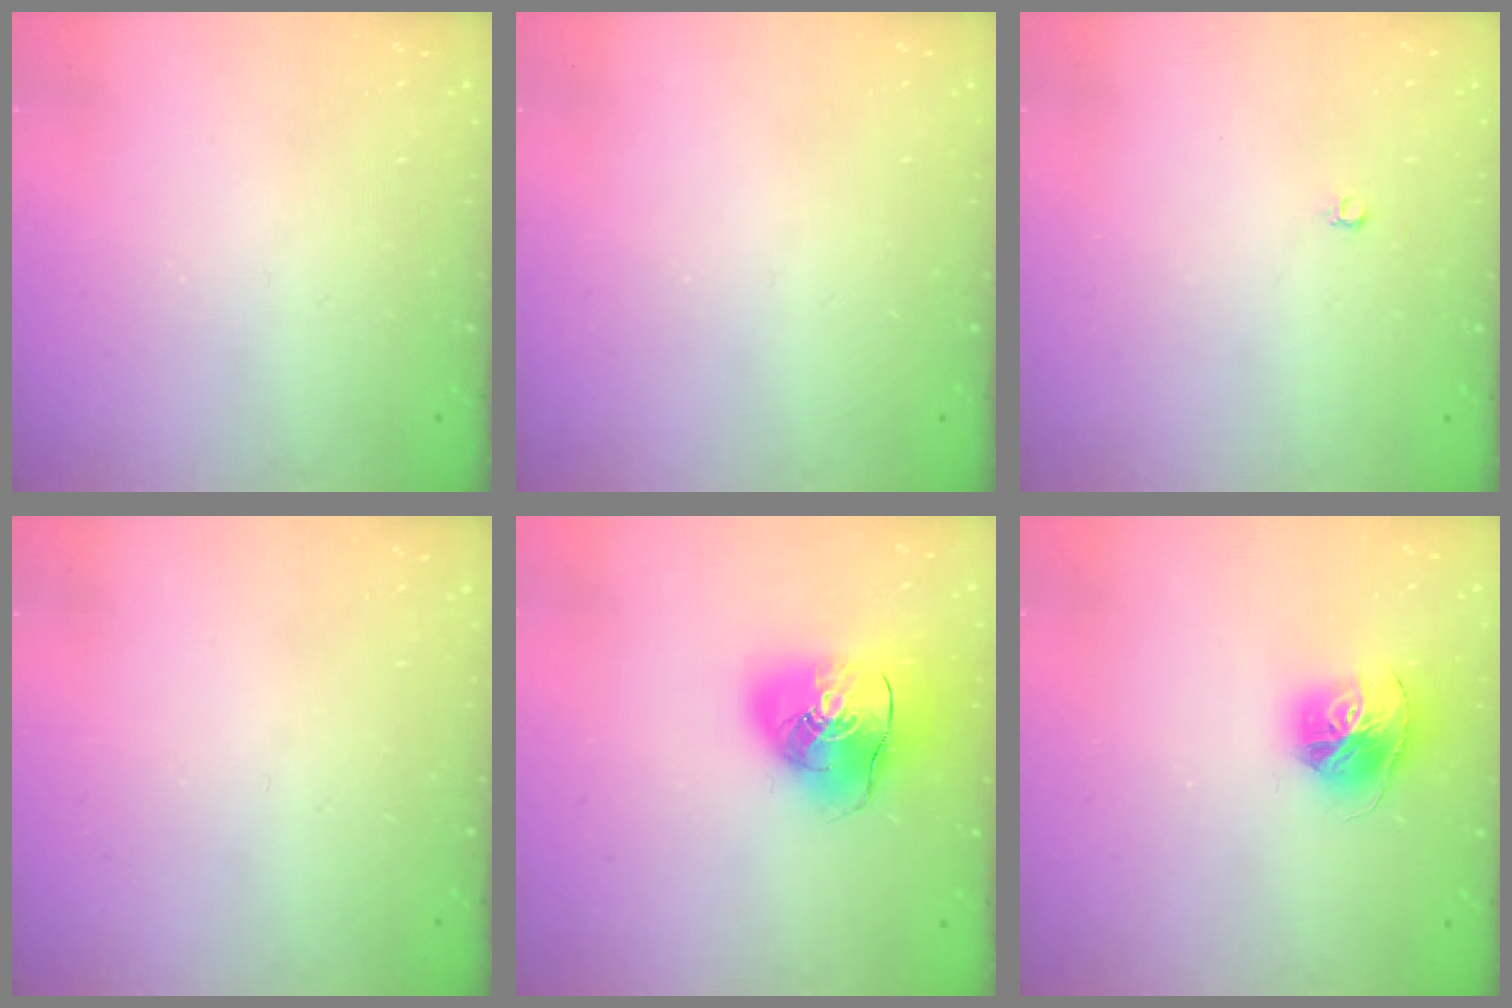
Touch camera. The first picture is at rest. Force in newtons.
{"total": 0.0}
{"total": 2.2, "press": 2.2, "slide": 0.2}
{"total": 0.0}
{"total": 14.9, "press": 14.7, "slide": 2.5}
{"total": 14.8, "press": 14.7, "slide": 1.6}